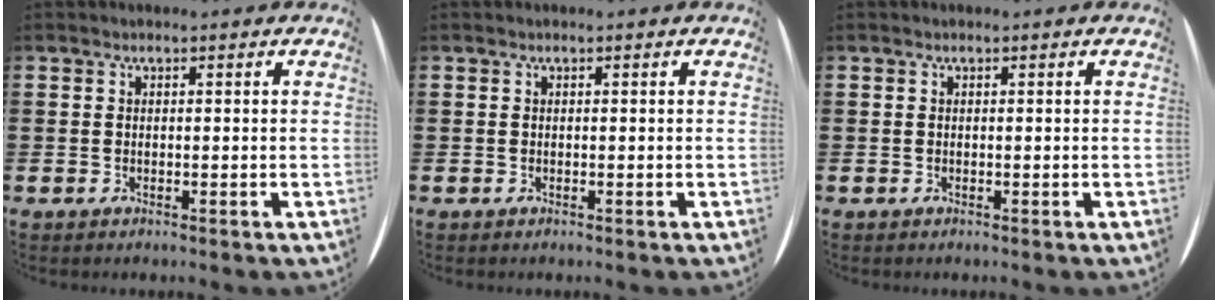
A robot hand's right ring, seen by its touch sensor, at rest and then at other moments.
{"total": 0.0}
{"total": 0.0}